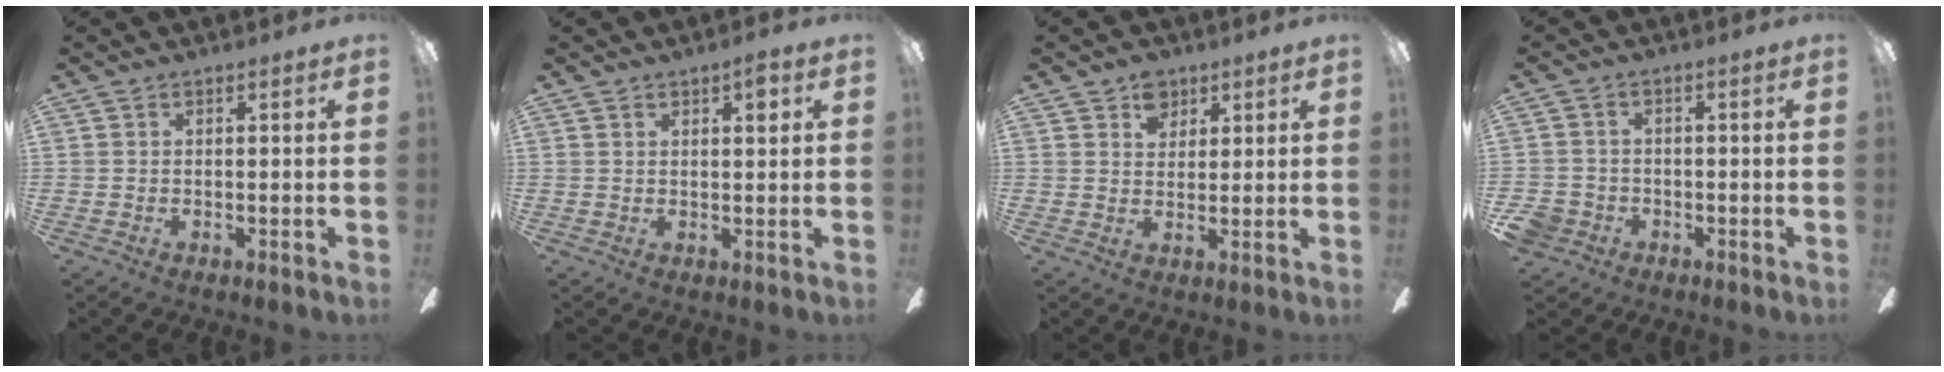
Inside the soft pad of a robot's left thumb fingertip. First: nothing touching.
{"total": 3.1, "force": [1.7, 1.0, 2.4], "torque": [-0.025, -0.006, 0.023]}
{"total": 5.8, "force": [3.5, 4.1, 2.2], "torque": [-0.025, -0.004, 0.060]}
{"total": 4.3, "force": [-2.2, 3.5, 1.1], "torque": [-0.038, 0.009, -0.044]}